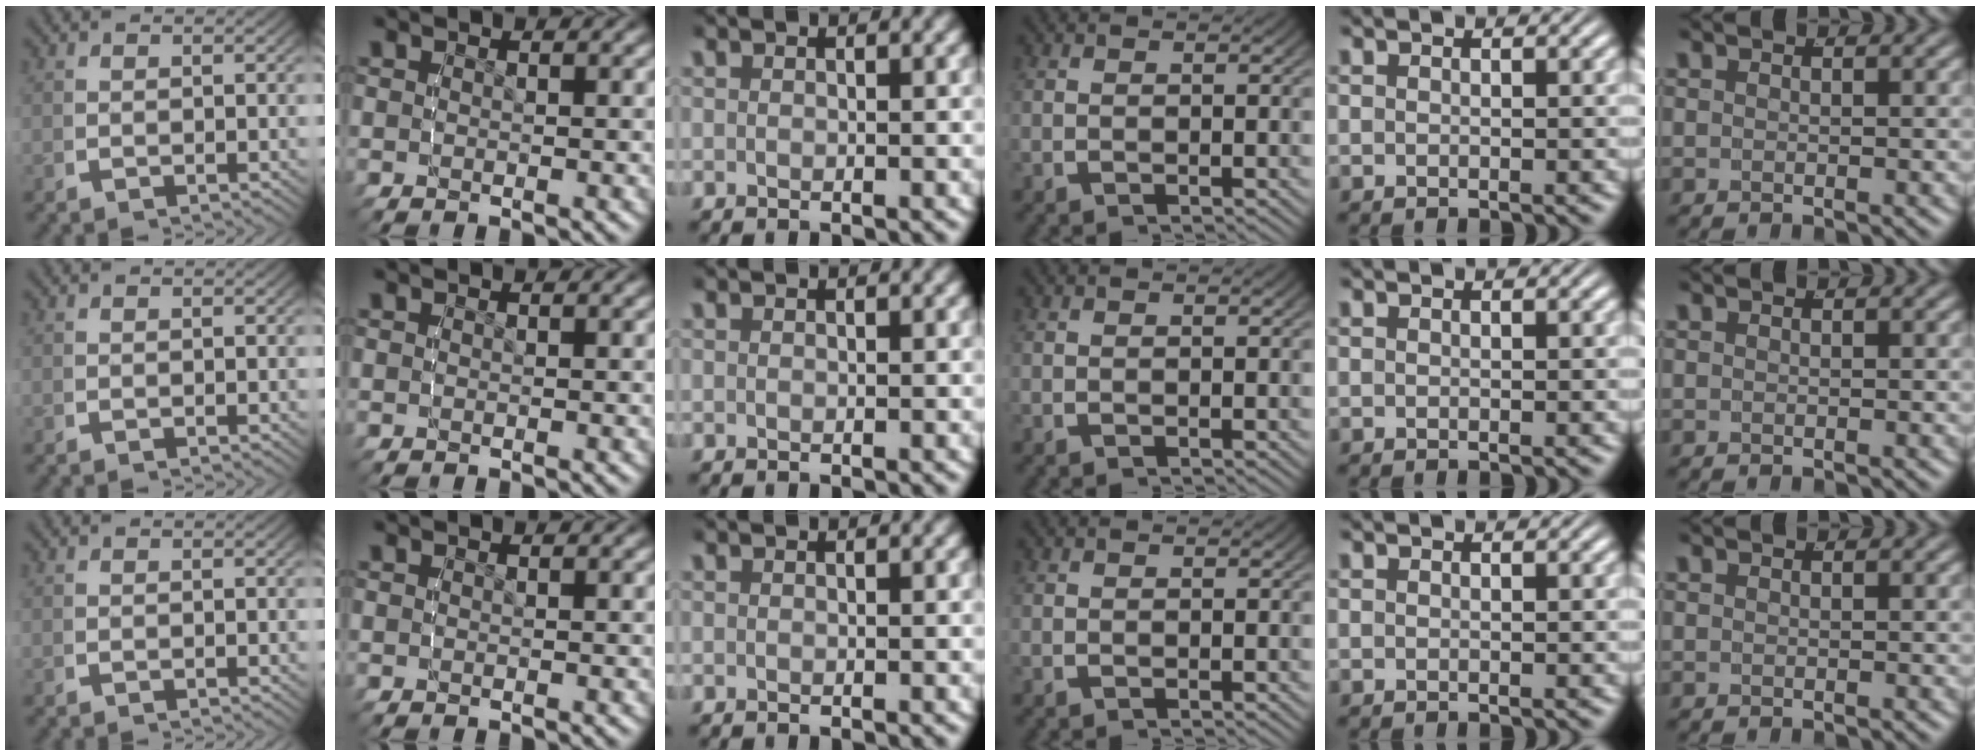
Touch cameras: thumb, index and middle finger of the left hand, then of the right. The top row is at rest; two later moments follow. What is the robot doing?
{"motion": "lift_and_place", "object": "tape"}